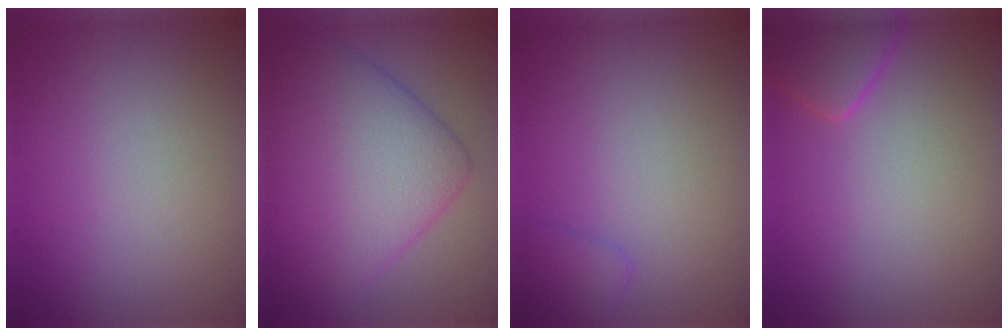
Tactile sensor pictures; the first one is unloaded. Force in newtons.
{"total": 11.2, "press": 11.2, "slide": 0.3}
{"total": 1.5, "press": 1.5, "slide": 0.2}
{"total": 2.4, "press": 2.4, "slide": 0.3}